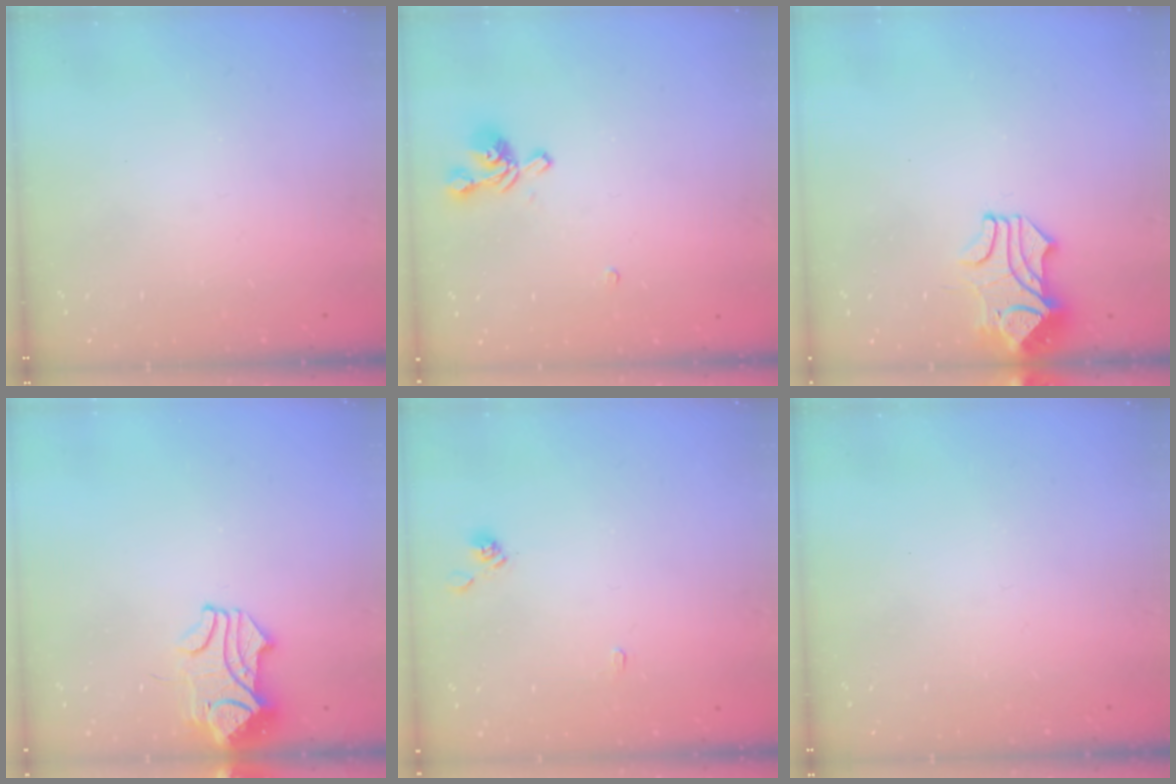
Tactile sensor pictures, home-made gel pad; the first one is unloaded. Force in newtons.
{"total": 0.9, "press": 0.0, "slide": 0.9}
{"total": 2.0, "press": 1.8, "slide": 0.8}
{"total": 6.0, "press": 6.0, "slide": 0.5}
{"total": 2.9, "press": 2.9, "slide": 0.3}
{"total": 0.0}